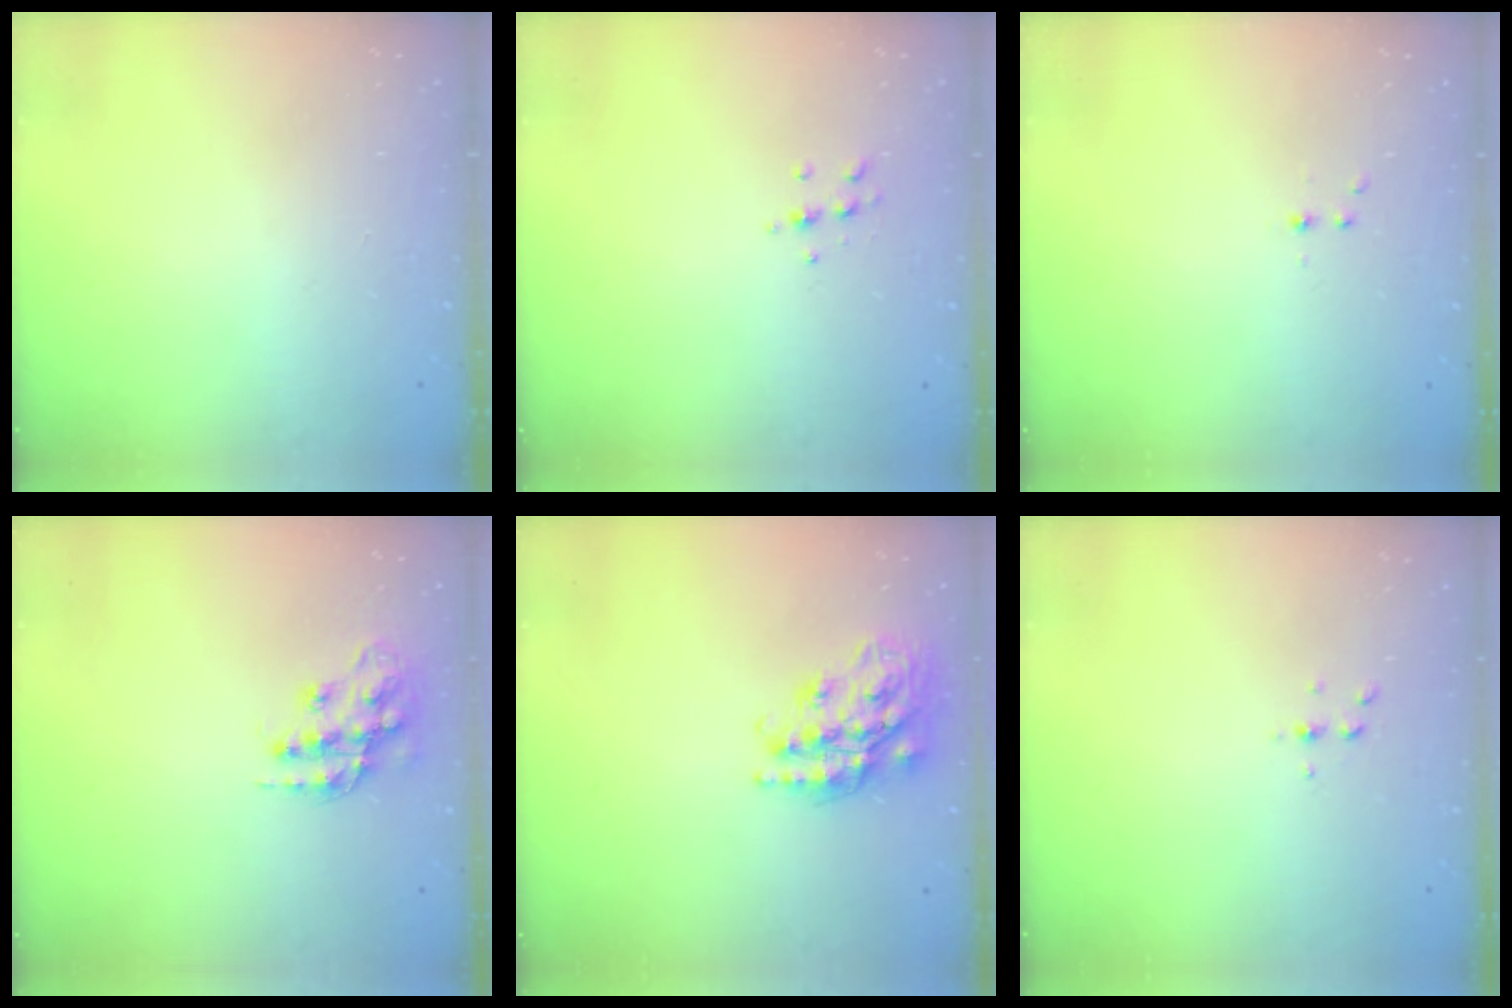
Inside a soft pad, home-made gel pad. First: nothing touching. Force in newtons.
{"total": 5.8, "press": 5.8, "slide": 0.6}
{"total": 2.2, "press": 1.9, "slide": 1.2}
{"total": 14.2, "press": 14.2, "slide": 0.9}
{"total": 20.4, "press": 20.3, "slide": 1.7}
{"total": 2.5, "press": 2.4, "slide": 0.2}